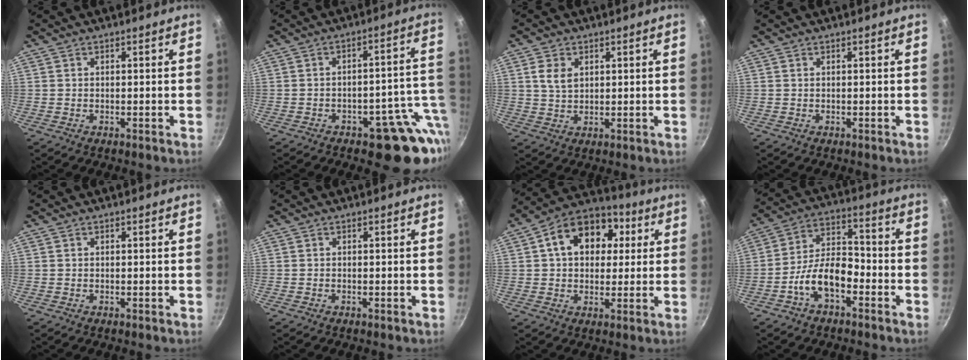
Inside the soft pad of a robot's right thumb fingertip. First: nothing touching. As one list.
[{"total": 12.6, "force": [-3.9, 6.9, 9.8], "torque": [-0.047, 0.033, -0.042]}, {"total": 4.4, "force": [1.4, 3.0, 2.8], "torque": [-0.045, -0.004, 0.029]}, {"total": 0.0}, {"total": 0.0}, {"total": 0.0}, {"total": 15.4, "force": [3.8, 11.3, 9.8], "torque": [-0.128, 0.023, 0.043]}, {"total": 10.6, "force": [-4.8, 5.6, 7.6], "torque": [-0.115, 0.056, -0.094]}]